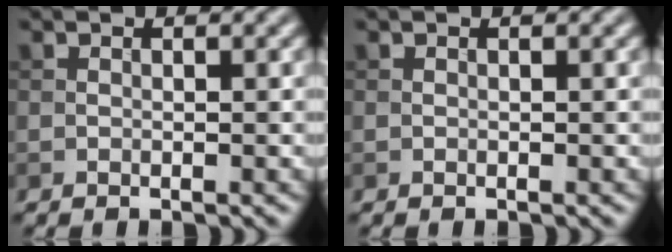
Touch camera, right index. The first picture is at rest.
{"total": 0.0}